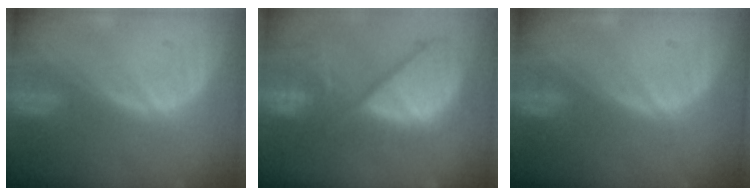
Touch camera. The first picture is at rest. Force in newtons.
{"total": 12.4, "press": 10.6, "slide": 6.4}
{"total": 0.0}